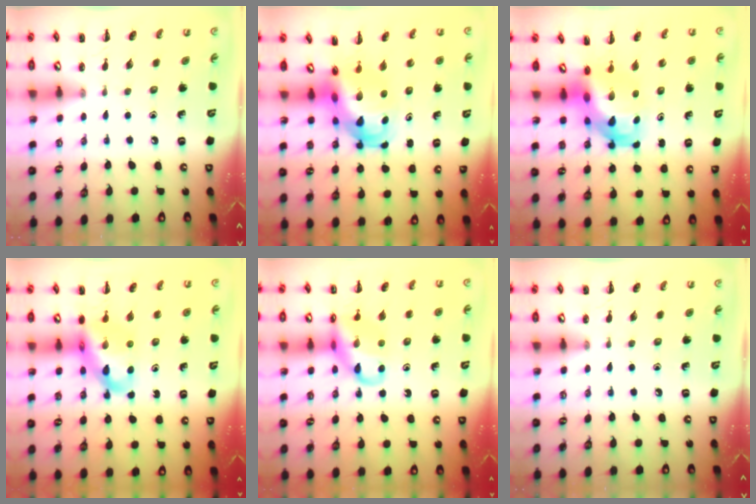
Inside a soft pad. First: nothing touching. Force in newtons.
{"total": 6.1, "press": 5.8, "slide": 1.8}
{"total": 6.4, "press": 6.1, "slide": 1.9}
{"total": 12.5, "press": 12.1, "slide": 3.0}
{"total": 13.8, "press": 13.7, "slide": 1.8}
{"total": 0.0}